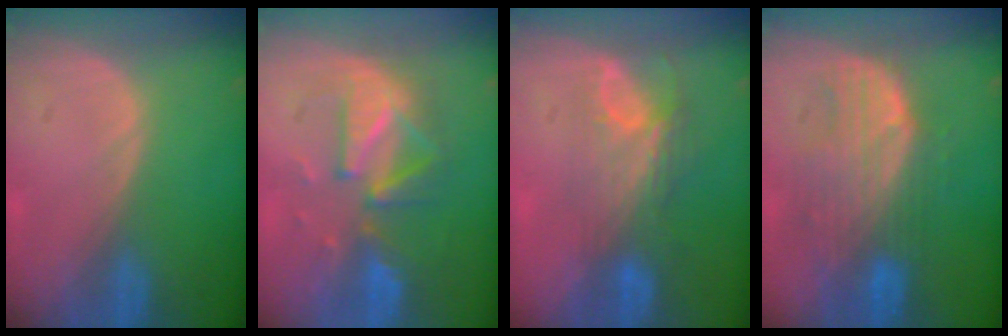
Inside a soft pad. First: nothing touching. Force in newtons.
{"total": 8.4, "press": 8.4, "slide": 0.9}
{"total": 7.9, "press": 6.8, "slide": 3.9}
{"total": 9.2, "press": 8.4, "slide": 3.7}